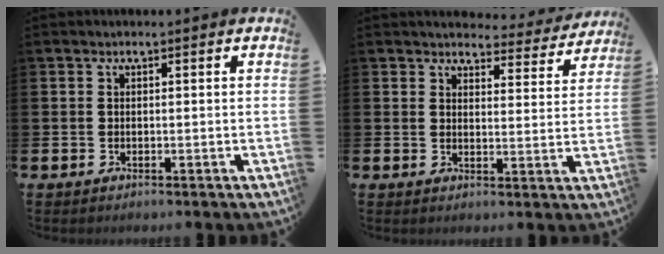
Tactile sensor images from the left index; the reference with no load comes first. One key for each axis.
{"total": 4.0, "fx": 3.8, "fy": 1.0, "fz": 0.3, "tx": -0.006, "ty": -0.031, "tz": 0.064}